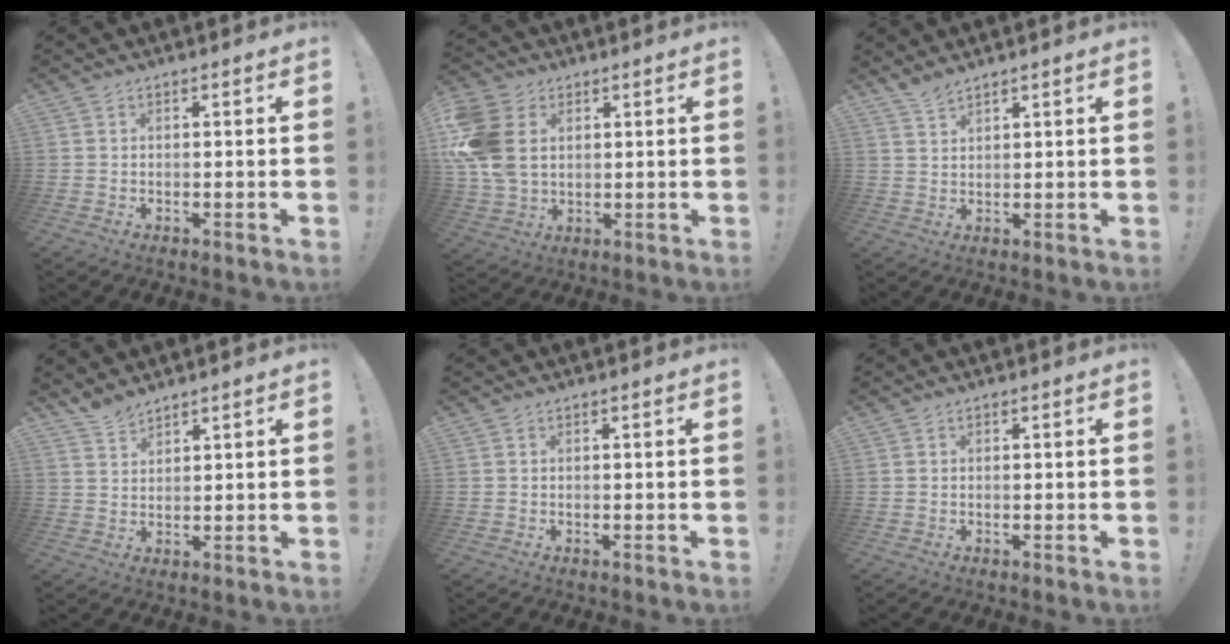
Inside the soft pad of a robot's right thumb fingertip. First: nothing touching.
{"total": 15.6, "force": [3.2, 11.7, 9.8], "torque": [-0.211, -0.007, 0.064]}
{"total": 3.1, "force": [2.8, 0.4, 1.2], "torque": [-0.023, -0.018, 0.051]}
{"total": 3.9, "force": [3.6, 1.0, 1.0], "torque": [-0.023, -0.022, 0.069]}
{"total": 0.0}
{"total": 0.0}